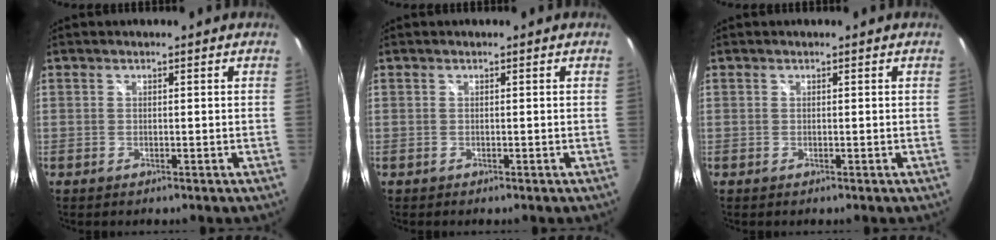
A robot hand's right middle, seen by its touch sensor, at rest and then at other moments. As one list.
[{"total": 0.0}, {"total": 0.0}]